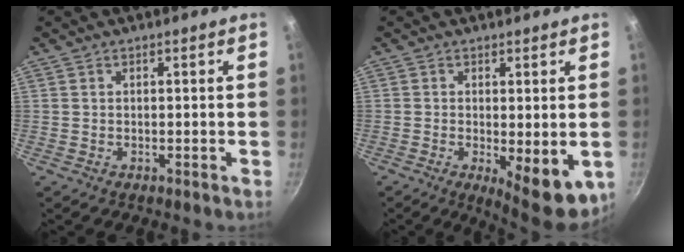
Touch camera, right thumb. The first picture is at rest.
{"total": 8.9, "force": [-1.5, 3.1, 8.2], "torque": [-0.098, -0.008, -0.009]}